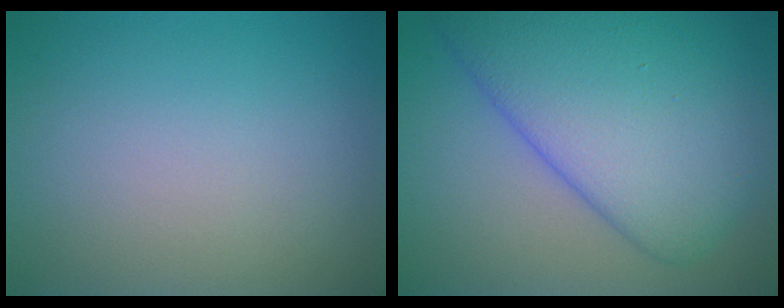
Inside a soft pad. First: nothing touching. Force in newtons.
{"total": 9.9, "press": 9.9, "slide": 0.5}